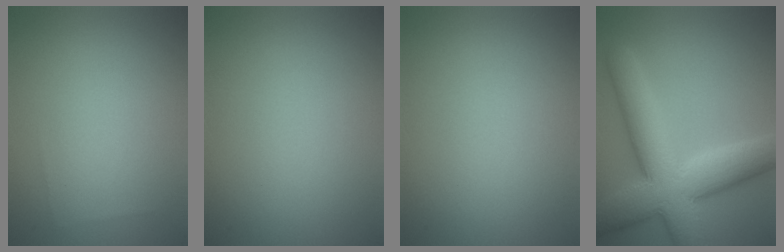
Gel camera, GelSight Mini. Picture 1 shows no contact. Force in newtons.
{"total": 0.0}
{"total": 0.0}
{"total": 10.1, "press": 10.1, "slide": 0.5}